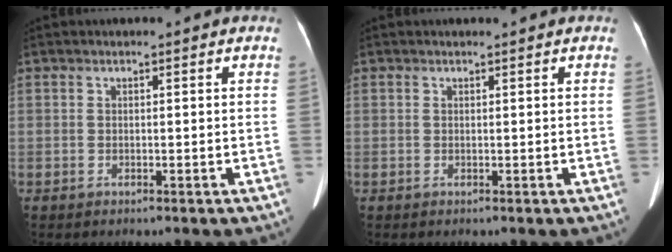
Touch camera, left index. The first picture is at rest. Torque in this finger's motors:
{"motor_torque": [0.05, 0.03, -0.09, 0.00]}